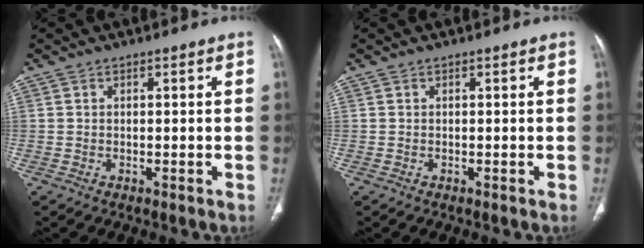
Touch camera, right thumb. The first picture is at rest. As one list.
[{"total": 0.0}]